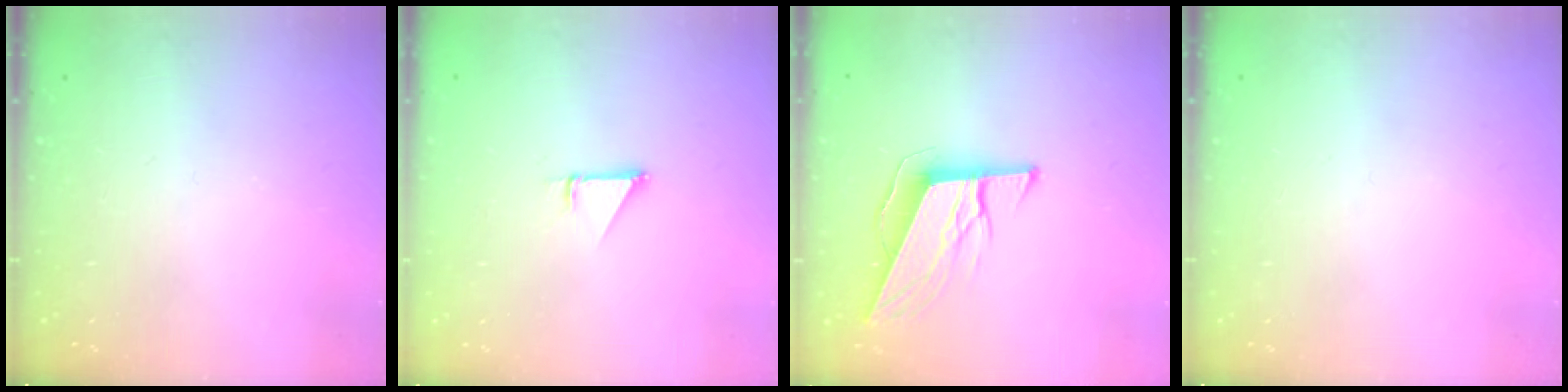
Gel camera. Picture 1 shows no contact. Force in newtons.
{"total": 0.9, "press": 0.9, "slide": 0.1}
{"total": 9.9, "press": 9.5, "slide": 2.7}
{"total": 0.0}